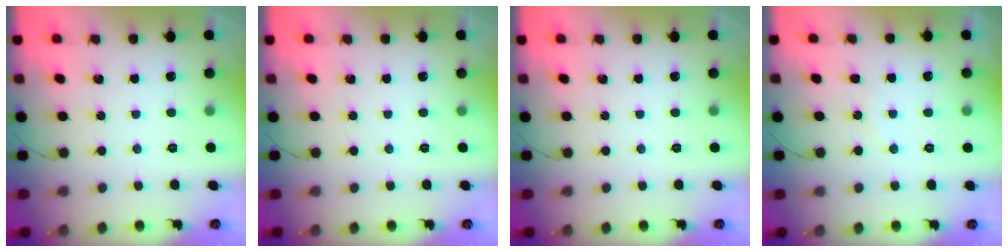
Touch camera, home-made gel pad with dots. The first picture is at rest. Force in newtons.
{"total": 0.0}
{"total": 0.0}
{"total": 5.0, "press": 5.0, "slide": 0.4}